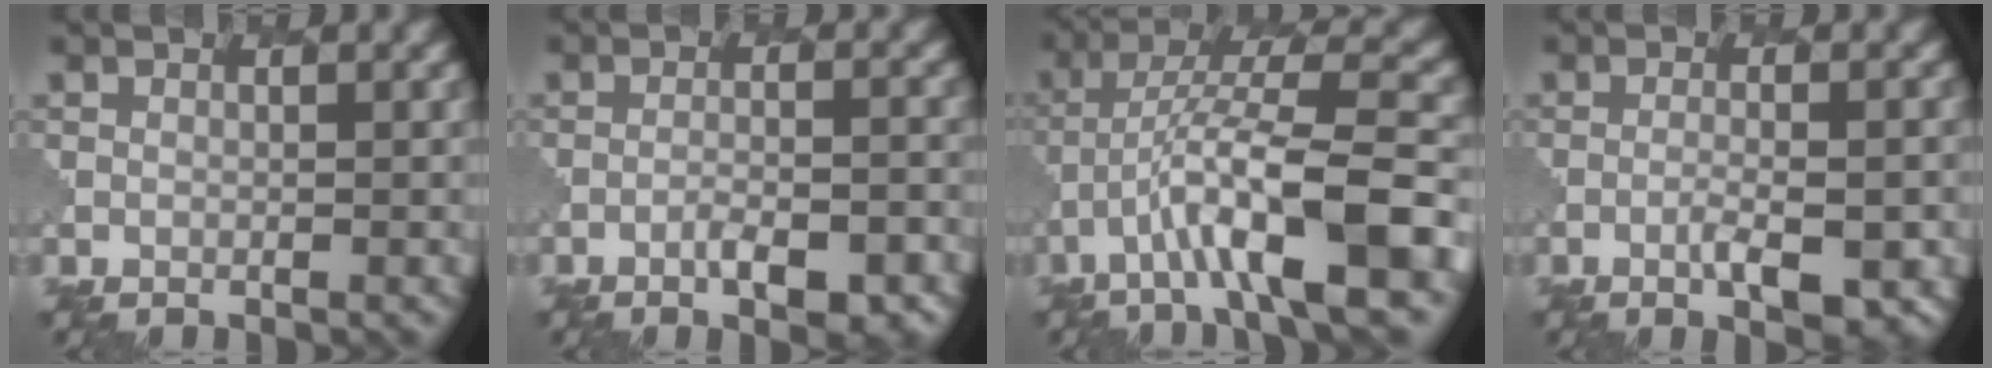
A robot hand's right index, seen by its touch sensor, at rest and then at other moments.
{"total": 3.7, "force": [-2.1, 0.9, 2.9], "torque": [-0.053, 0.000, -0.028]}
{"total": 9.6, "force": [-3.8, 2.1, 8.6], "torque": [-0.153, 0.019, -0.060]}
{"total": 3.7, "force": [-1.4, 0.9, 3.3], "torque": [-0.061, -0.004, -0.016]}